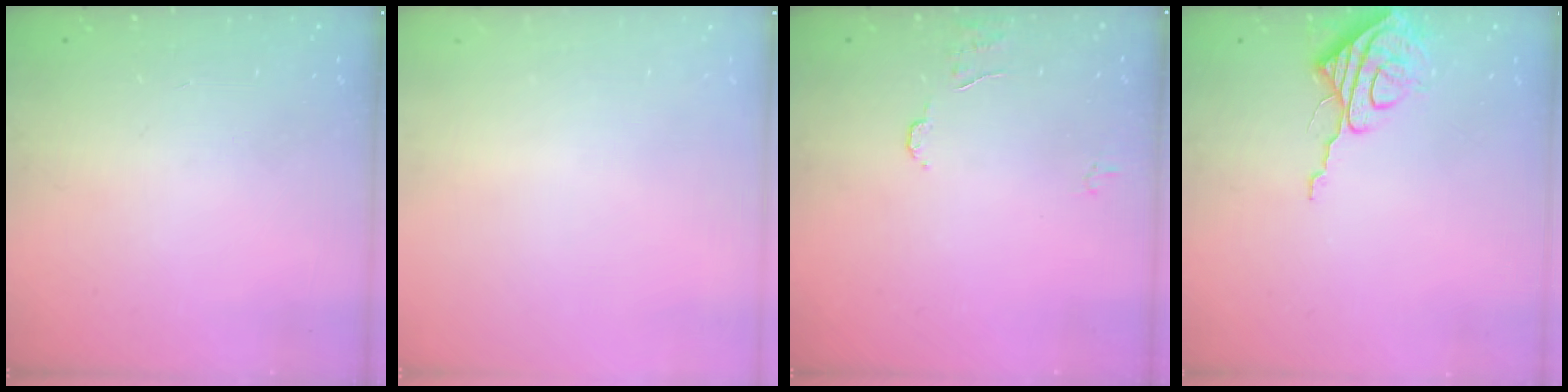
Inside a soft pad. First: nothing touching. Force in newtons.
{"total": 0.0}
{"total": 5.6, "press": 5.6, "slide": 0.4}
{"total": 8.3, "press": 8.3, "slide": 0.3}